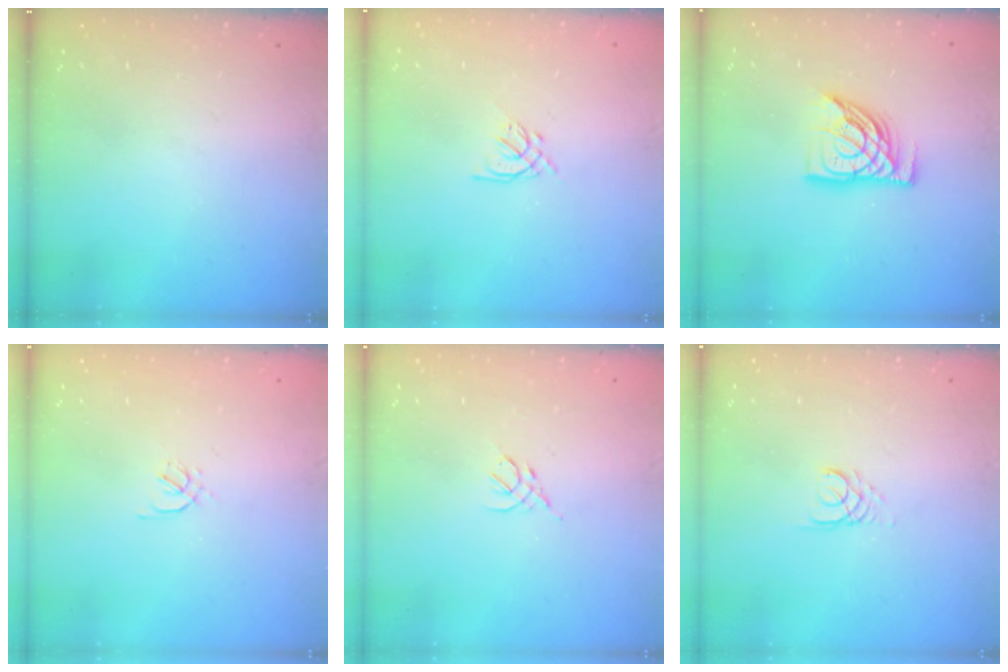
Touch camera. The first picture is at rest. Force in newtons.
{"total": 1.6, "press": 1.5, "slide": 0.5}
{"total": 11.3, "press": 11.3, "slide": 1.3}
{"total": 1.7, "press": 1.6, "slide": 0.5}
{"total": 3.0, "press": 3.0, "slide": 0.7}
{"total": 2.6, "press": 2.6, "slide": 0.3}